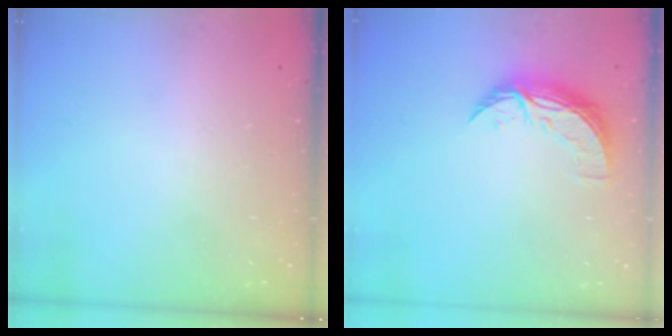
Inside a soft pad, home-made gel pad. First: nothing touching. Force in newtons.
{"total": 8.6, "press": 8.6, "slide": 0.1}